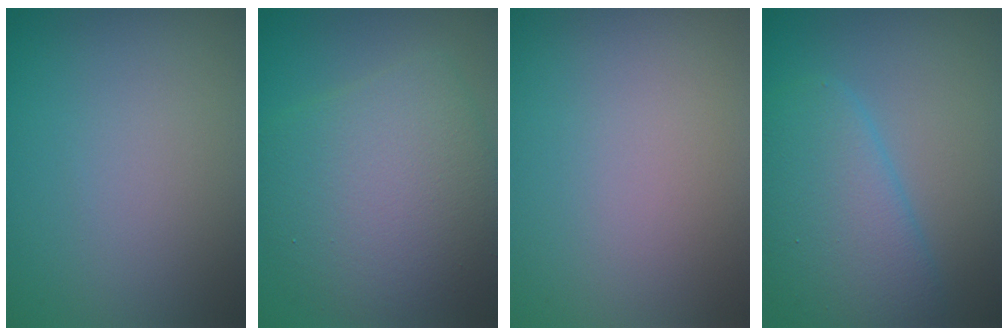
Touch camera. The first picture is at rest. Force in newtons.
{"total": 8.1, "press": 8.1, "slide": 0.4}
{"total": 0.5, "press": 0.5, "slide": 0.0}
{"total": 5.7, "press": 5.7, "slide": 0.3}